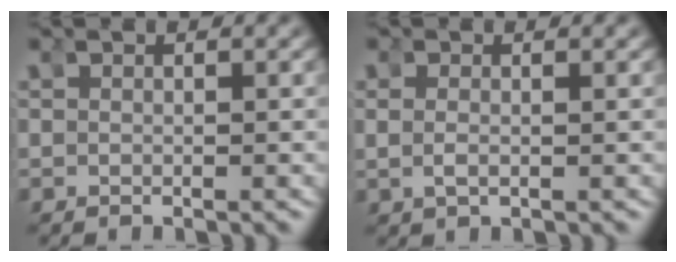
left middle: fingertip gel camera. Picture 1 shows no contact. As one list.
[{"total": 1.3, "force": [0.1, 0.7, 1.1], "torque": [-0.033, -0.009, 0.007]}]